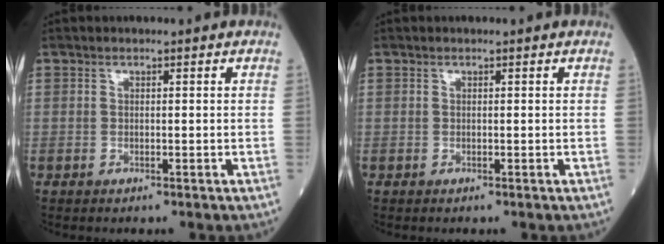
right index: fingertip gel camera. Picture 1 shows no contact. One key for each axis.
{"total": 0.0}